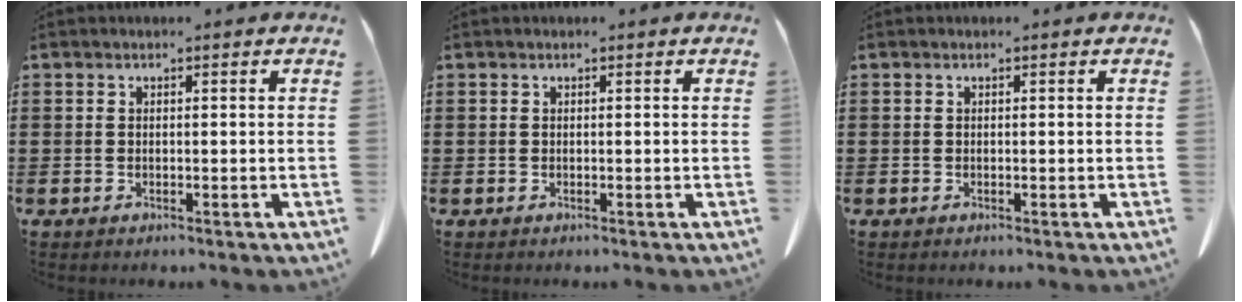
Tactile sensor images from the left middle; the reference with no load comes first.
{"total": 0.0}
{"total": 0.0}